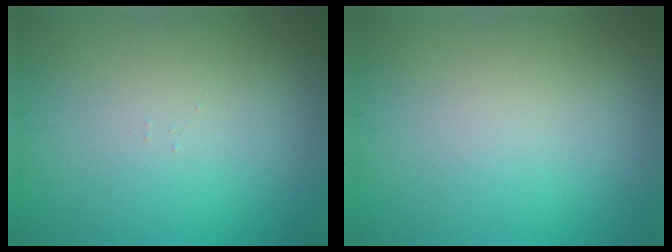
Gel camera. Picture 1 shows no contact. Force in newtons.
{"total": 0.0}